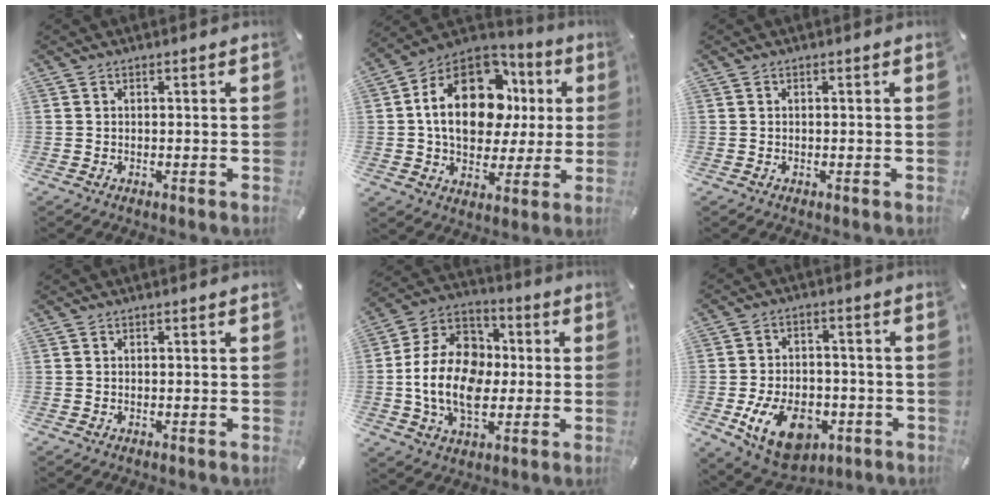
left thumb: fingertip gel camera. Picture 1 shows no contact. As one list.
[{"total": 20.7, "force": [4.3, 14.5, 14.1], "torque": [-0.239, -0.007, 0.076]}, {"total": 0.0}, {"total": 0.0}, {"total": 16.6, "force": [-2.5, 12.4, 10.7], "torque": [-0.231, 0.019, -0.047]}, {"total": 14.3, "force": [-5.4, 9.2, 9.5], "torque": [-0.174, 0.023, -0.090]}]